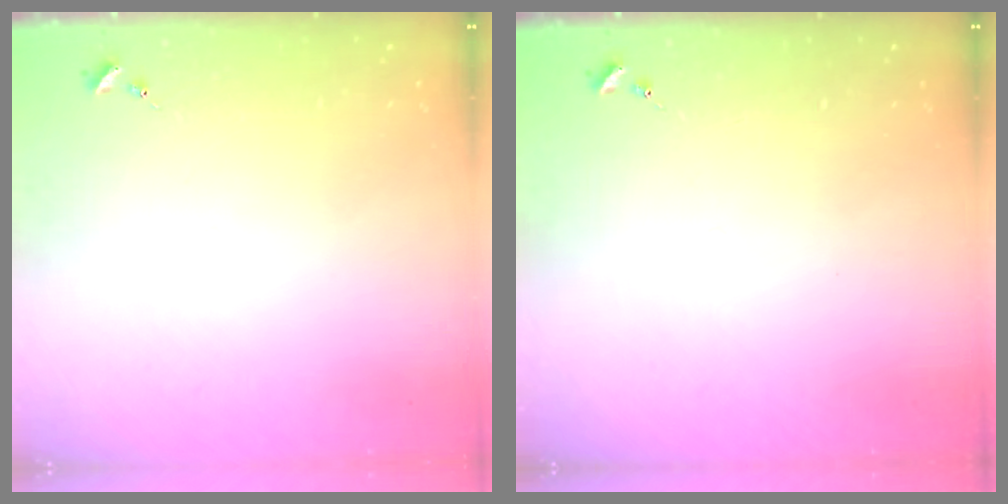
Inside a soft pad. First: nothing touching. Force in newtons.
{"total": 0.0}